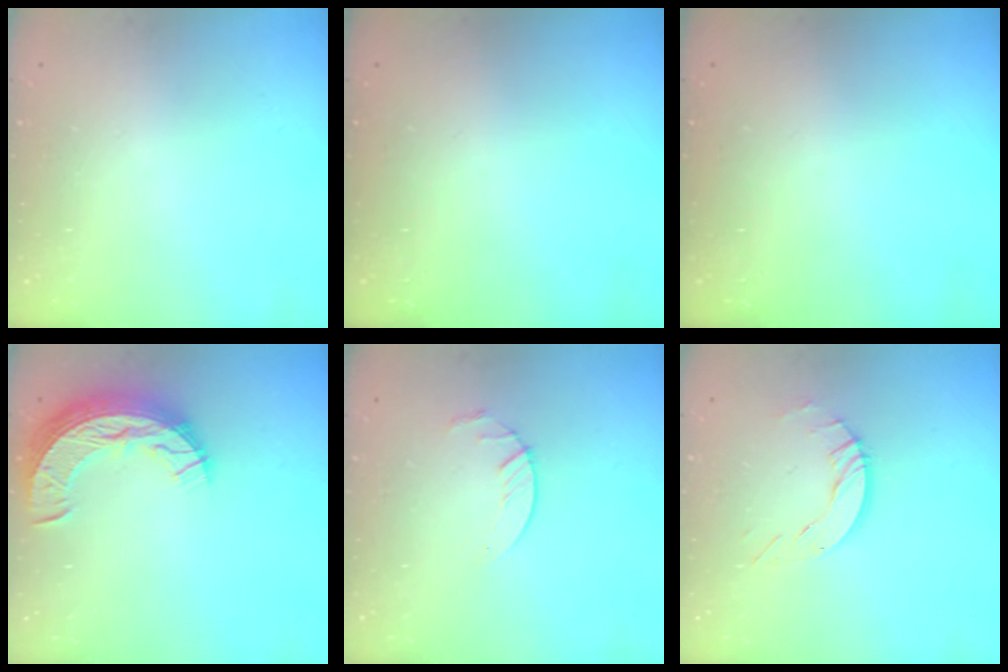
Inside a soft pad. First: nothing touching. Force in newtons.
{"total": 0.0}
{"total": 0.0}
{"total": 11.3, "press": 11.2, "slide": 0.9}
{"total": 3.0, "press": 3.0, "slide": 0.4}
{"total": 5.7, "press": 5.7, "slide": 0.2}